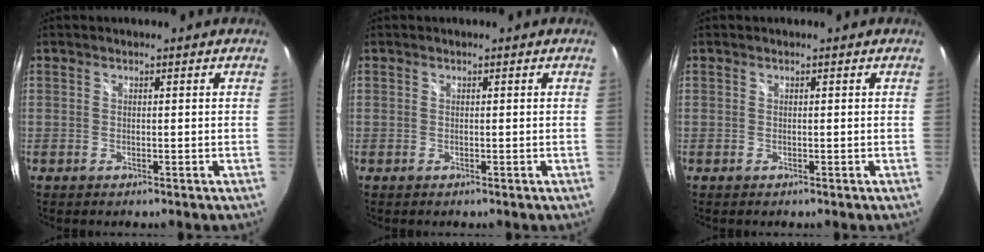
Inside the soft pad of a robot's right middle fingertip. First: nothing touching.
{"total": 0.0}
{"total": 0.0}